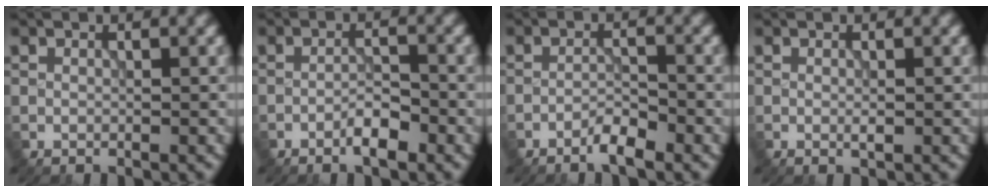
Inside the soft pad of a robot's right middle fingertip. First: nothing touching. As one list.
[{"total": 2.5, "force": [-1.6, 0.5, 1.8], "torque": [-0.031, 0.006, -0.029]}, {"total": 2.2, "force": [-1.7, 0.3, 1.4], "torque": [-0.023, 0.006, -0.034]}, {"total": 0.7, "force": [-0.1, 0.1, 0.7], "torque": [-0.015, -0.002, -0.002]}]